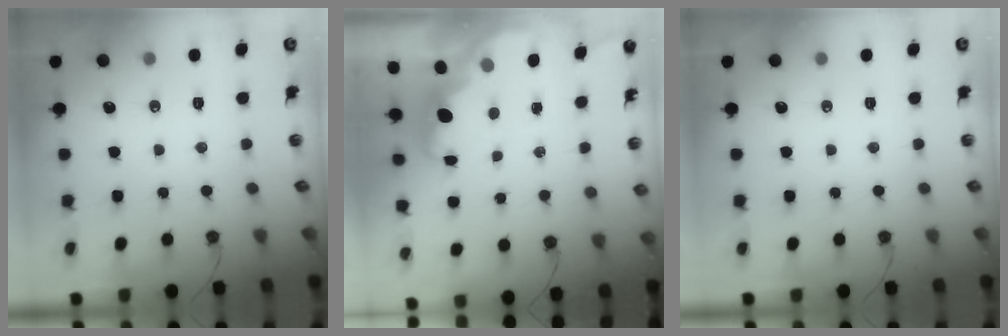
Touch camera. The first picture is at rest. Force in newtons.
{"total": 1.9, "press": 1.8, "slide": 0.7}
{"total": 0.0}